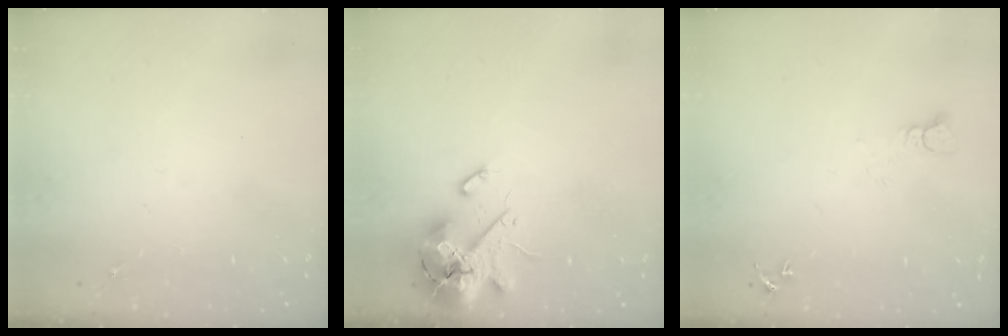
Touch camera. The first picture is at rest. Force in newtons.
{"total": 13.2, "press": 13.0, "slide": 2.2}
{"total": 3.7, "press": 3.7, "slide": 0.1}